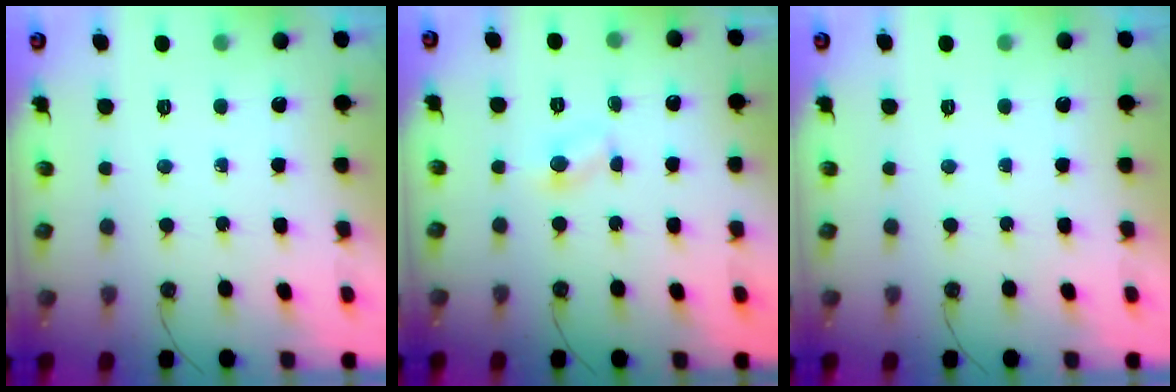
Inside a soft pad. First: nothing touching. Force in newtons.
{"total": 3.9, "press": 3.9, "slide": 0.3}
{"total": 0.0}